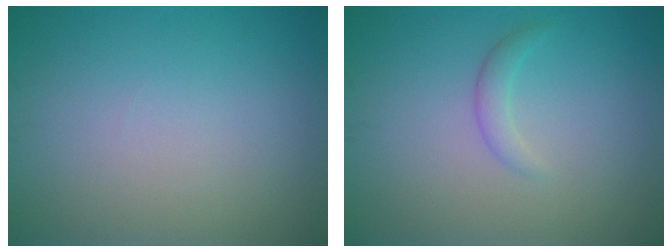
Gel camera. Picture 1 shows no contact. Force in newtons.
{"total": 1.3, "press": 1.3, "slide": 0.0}